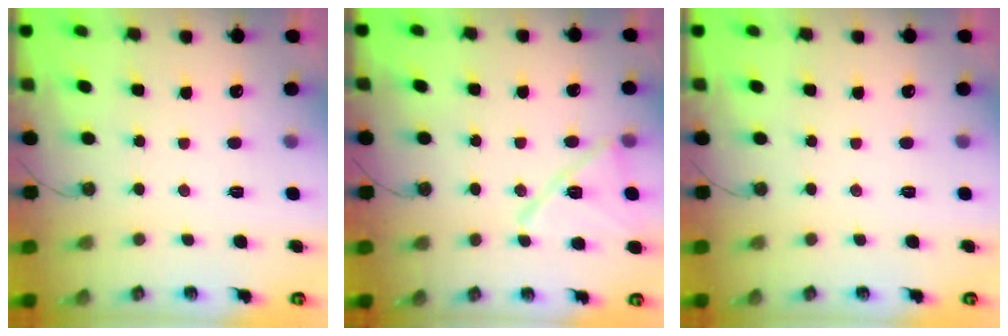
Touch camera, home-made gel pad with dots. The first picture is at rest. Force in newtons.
{"total": 13.1, "press": 13.1, "slide": 0.7}
{"total": 0.0}